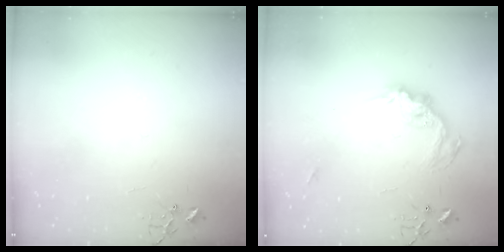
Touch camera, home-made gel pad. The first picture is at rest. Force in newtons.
{"total": 14.4, "press": 14.3, "slide": 1.1}